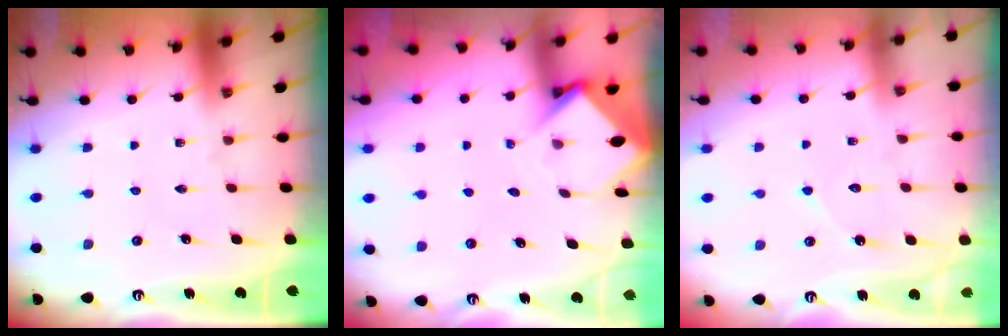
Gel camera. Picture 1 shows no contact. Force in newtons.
{"total": 3.7, "press": 3.7, "slide": 0.2}
{"total": 5.1, "press": 5.0, "slide": 0.6}